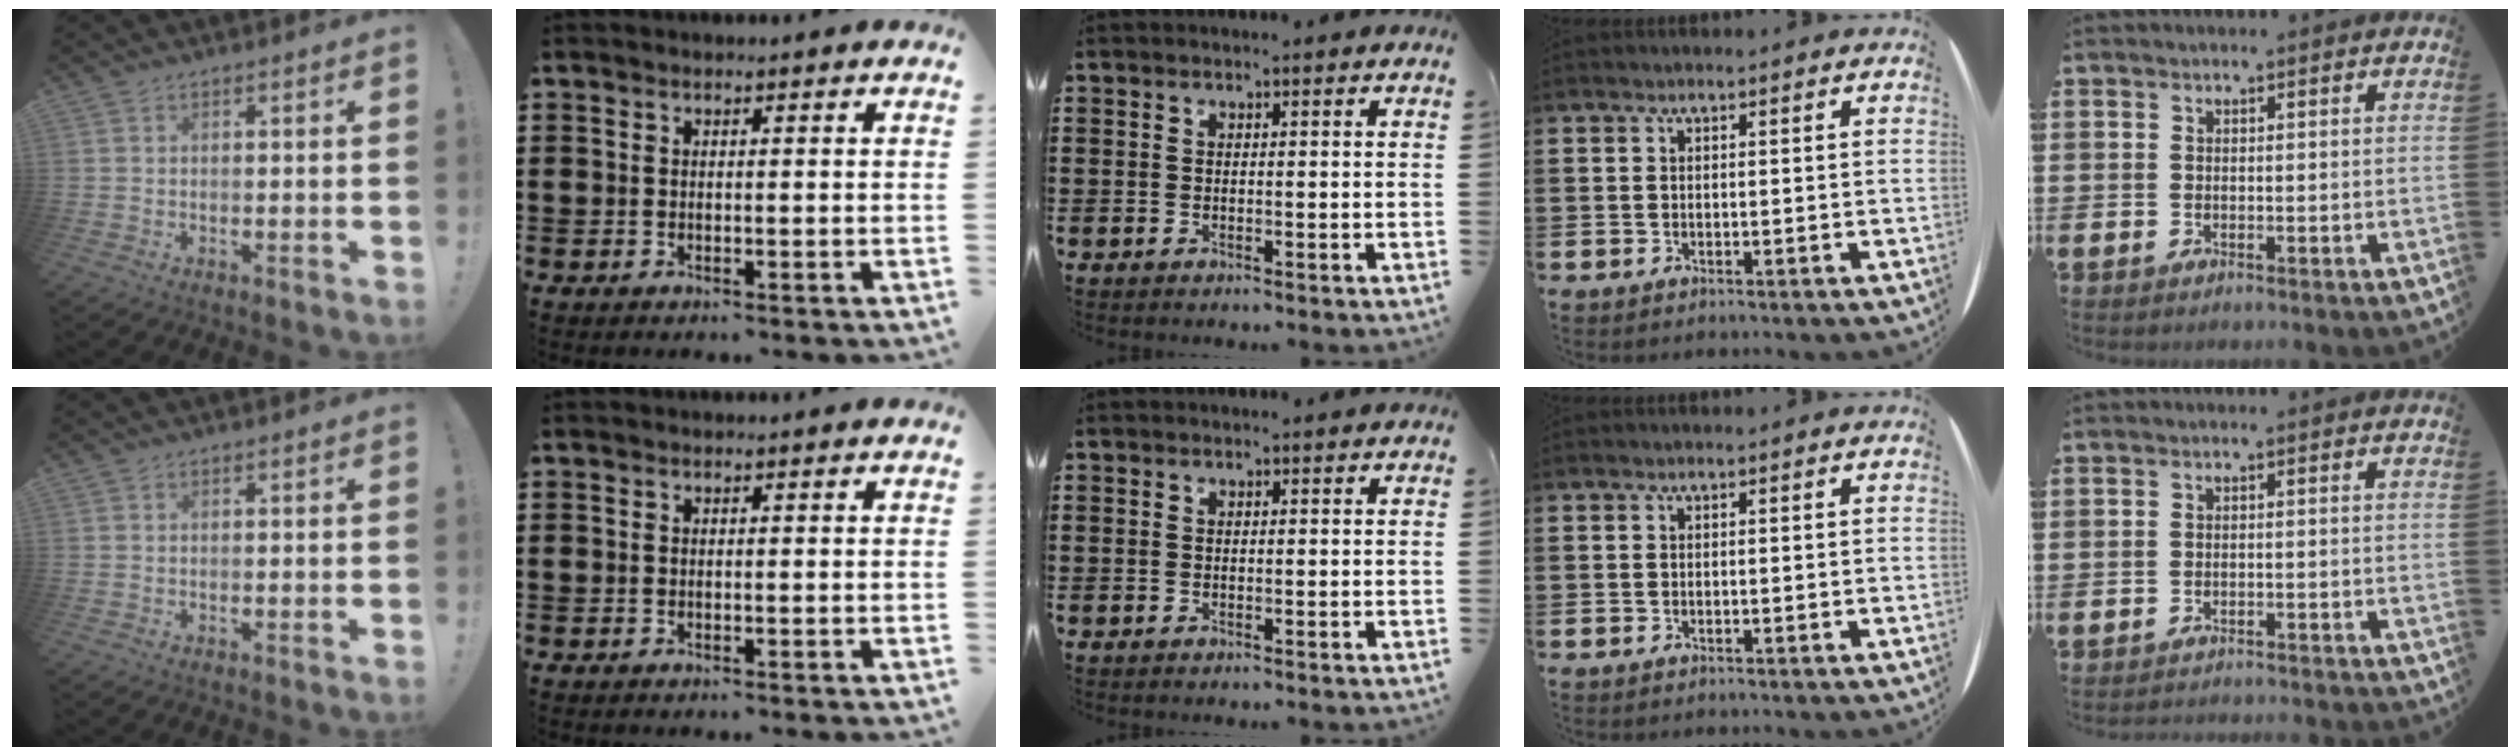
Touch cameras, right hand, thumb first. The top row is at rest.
{"little": {"total": 0.9, "force": [-0.9, -0.1, -0.1], "torque": [-0.002, 0.005, -0.019]}}